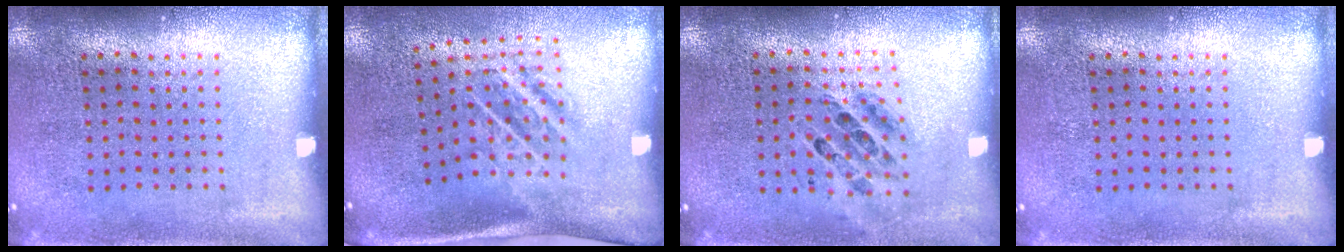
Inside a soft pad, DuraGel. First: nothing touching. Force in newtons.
{"total": 1.8, "press": 1.2, "slide": 1.4}
{"total": 0.8, "press": 0.8, "slide": 0.1}
{"total": 0.0}